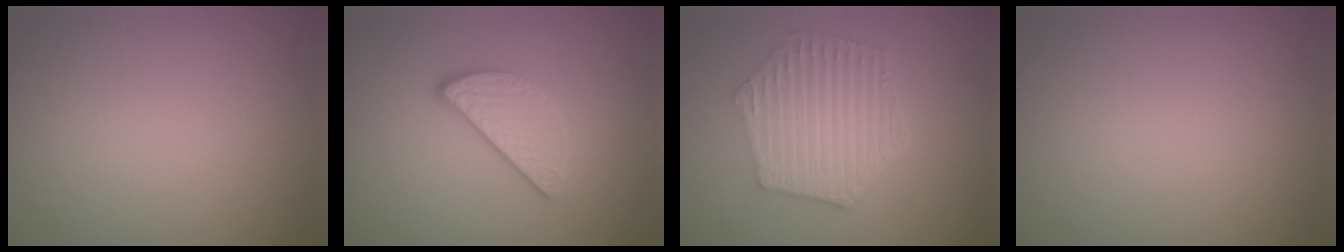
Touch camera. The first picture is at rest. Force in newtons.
{"total": 2.9, "press": 2.4, "slide": 1.6}
{"total": 6.4, "press": 4.9, "slide": 4.1}
{"total": 0.0}